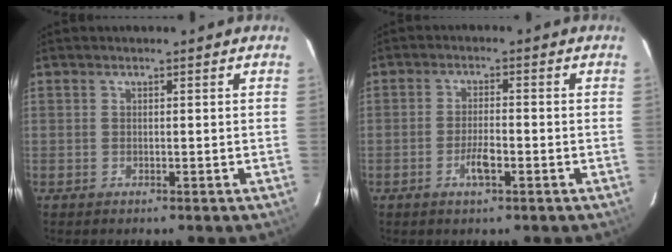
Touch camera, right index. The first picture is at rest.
{"total": 3.5, "force": [-1.5, 0.6, 3.1], "torque": [-0.059, 0.000, -0.028]}